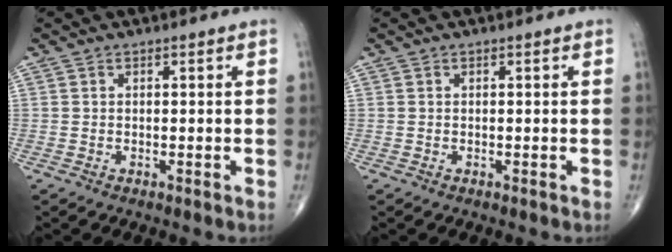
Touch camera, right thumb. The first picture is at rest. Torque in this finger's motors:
{"motor_torque": [0.02, -0.01, 0.01, 0.01, 0.00]}